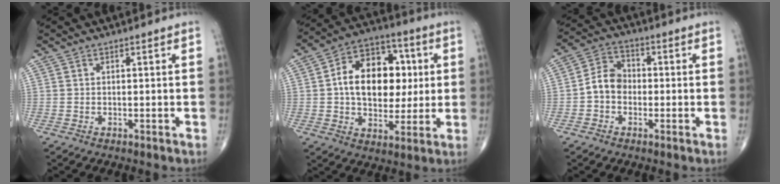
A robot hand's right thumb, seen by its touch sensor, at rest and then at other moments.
{"total": 17.6, "force": [1.9, 12.0, 12.7], "torque": [-0.160, 0.019, 0.027]}
{"total": 6.4, "force": [-1.2, 5.0, 3.7], "torque": [-0.051, 0.026, -0.037]}